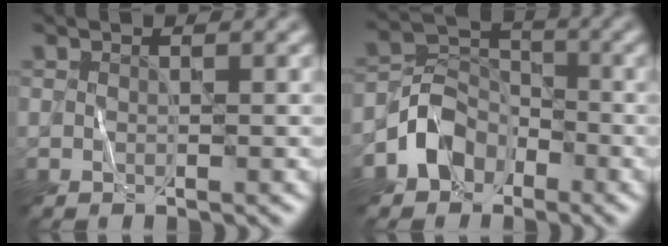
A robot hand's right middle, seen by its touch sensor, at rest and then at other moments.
{"total": 4.3, "force": [-2.4, 3.4, 1.3], "torque": [-0.012, 0.008, -0.055]}